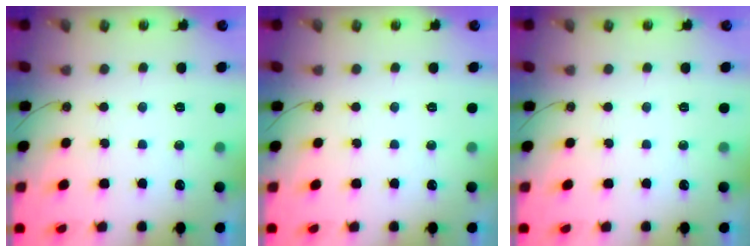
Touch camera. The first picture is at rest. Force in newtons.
{"total": 0.0}
{"total": 0.0}